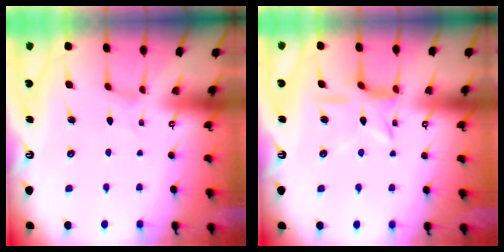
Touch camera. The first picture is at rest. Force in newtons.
{"total": 6.3, "press": 6.3, "slide": 0.3}